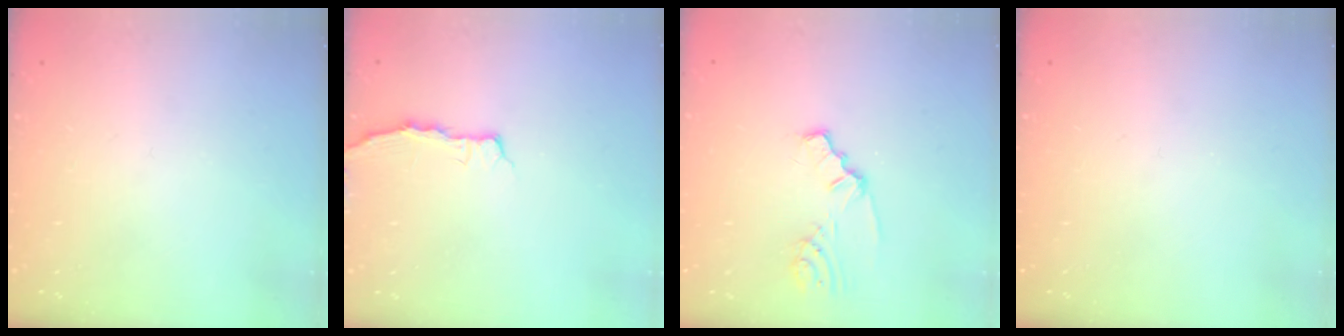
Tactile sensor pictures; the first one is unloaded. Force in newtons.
{"total": 2.7, "press": 2.7, "slide": 0.5}
{"total": 2.4, "press": 2.4, "slide": 0.2}
{"total": 0.0}